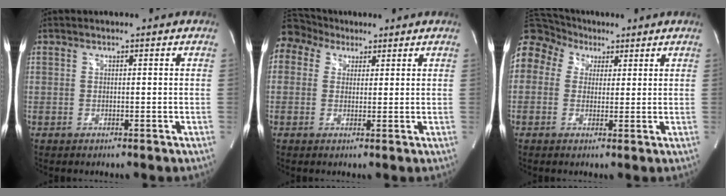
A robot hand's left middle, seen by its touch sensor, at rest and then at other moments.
{"total": 9.3, "force": [6.0, 6.7, 2.5], "torque": [-0.070, 0.060, 0.114]}
{"total": 19.3, "force": [8.3, 15.7, 7.7], "torque": [-0.254, 0.120, 0.165]}